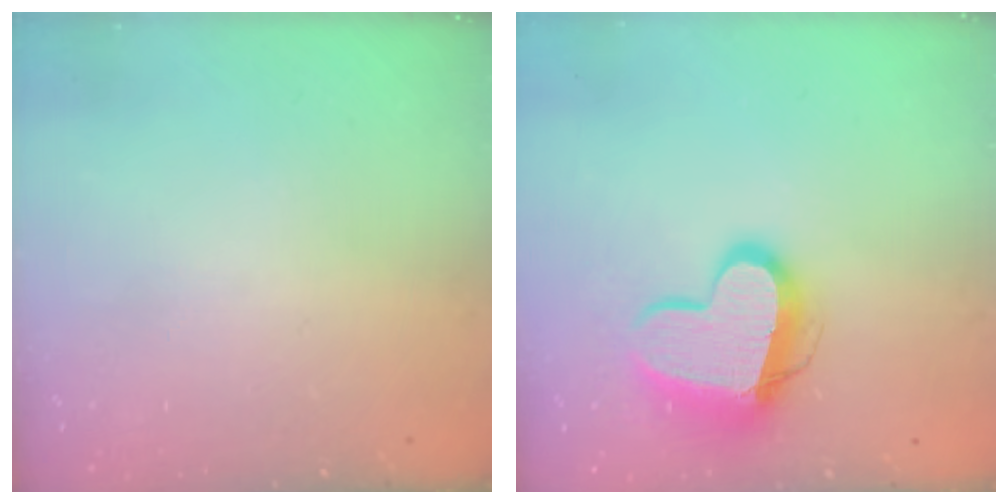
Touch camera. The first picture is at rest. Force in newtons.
{"total": 14.7, "press": 14.6, "slide": 1.3}